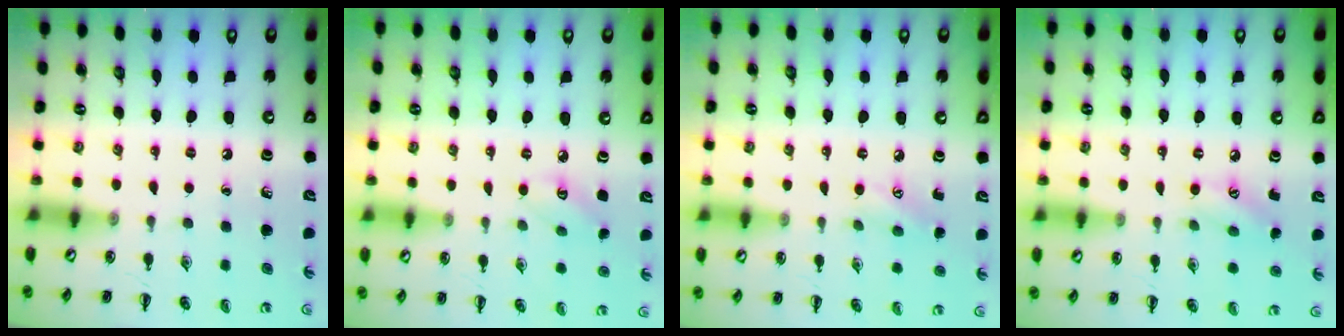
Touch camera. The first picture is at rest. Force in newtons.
{"total": 3.6, "press": 3.5, "slide": 1.1}
{"total": 5.5, "press": 5.4, "slide": 1.2}
{"total": 6.2, "press": 6.1, "slide": 1.1}